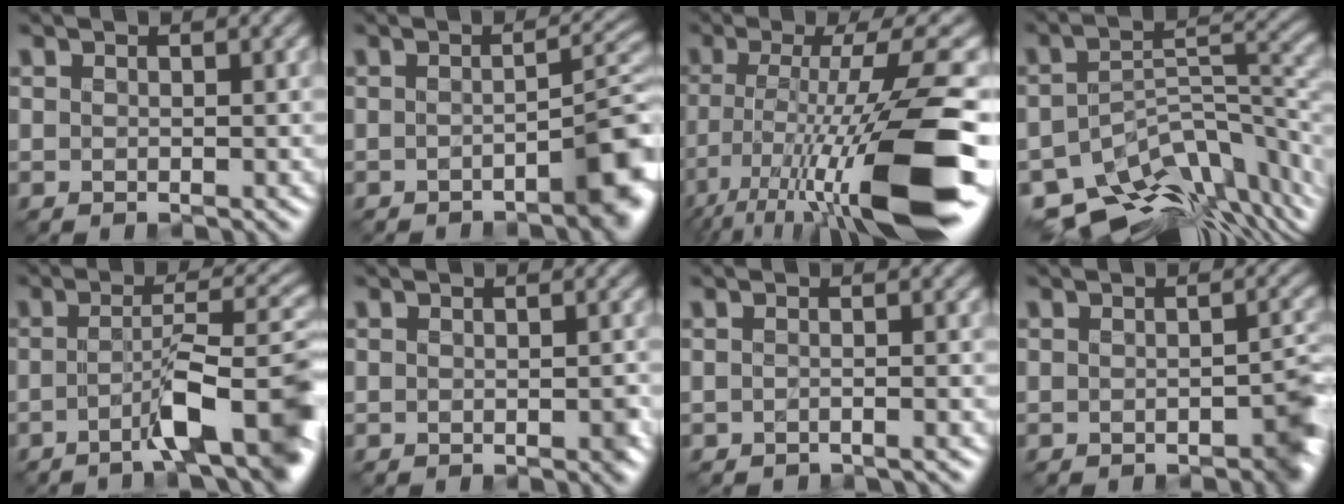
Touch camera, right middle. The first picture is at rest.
{"total": 4.8, "force": [-2.1, 1.6, 4.0], "torque": [-0.043, 0.008, -0.042]}
{"total": 12.7, "force": [-5.9, 1.1, 11.2], "torque": [-0.184, -0.005, -0.107]}
{"total": 10.6, "force": [-6.9, 4.6, 6.7], "torque": [-0.109, -0.001, -0.111]}
{"total": 6.4, "force": [-3.4, 0.6, 5.4], "torque": [-0.078, 0.016, -0.066]}
{"total": 1.2, "force": [-0.2, 0.8, 0.8], "torque": [-0.013, -0.001, -0.010]}
{"total": 0.7, "force": [-0.6, -0.2, 0.1], "torque": [0.004, -0.001, -0.017]}
{"total": 4.3, "force": [-1.9, 2.2, 3.2], "torque": [-0.032, -0.001, -0.035]}